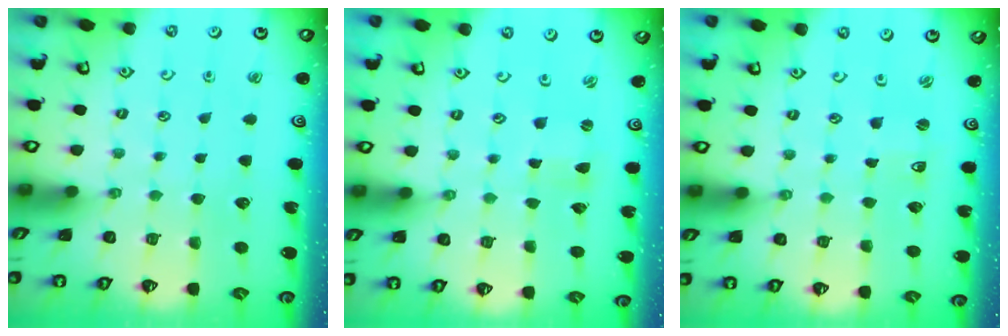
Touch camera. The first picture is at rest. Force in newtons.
{"total": 1.5, "press": 1.4, "slide": 0.2}
{"total": 1.9, "press": 1.8, "slide": 0.4}